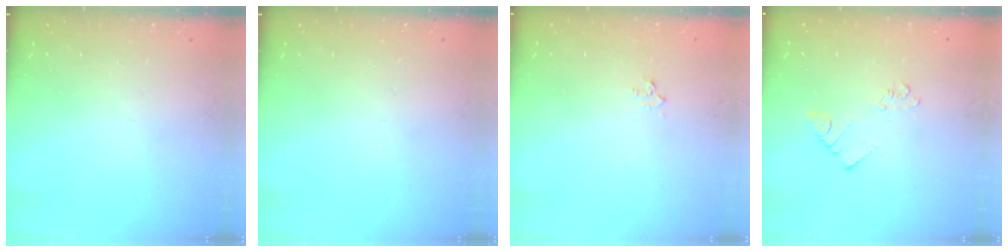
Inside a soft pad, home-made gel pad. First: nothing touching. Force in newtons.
{"total": 0.0}
{"total": 3.0, "press": 3.0, "slide": 0.4}
{"total": 1.7, "press": 1.6, "slide": 0.2}